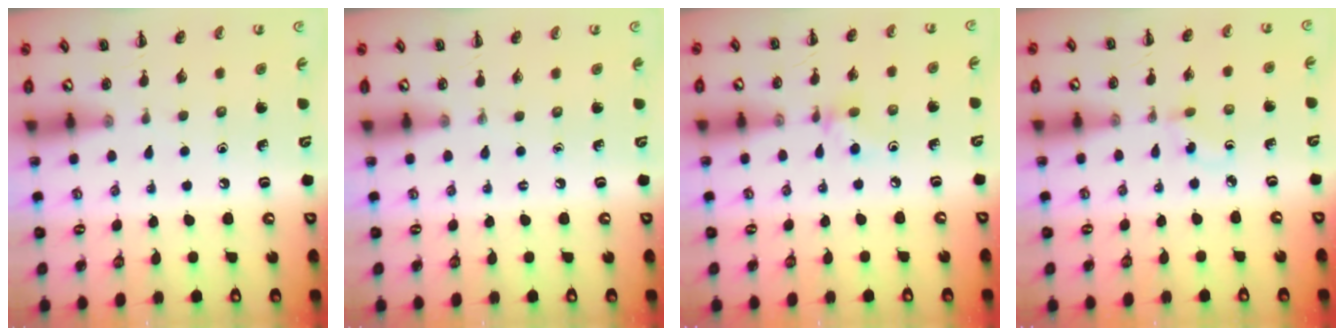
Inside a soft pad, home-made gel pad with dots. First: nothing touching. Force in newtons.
{"total": 0.0}
{"total": 5.1, "press": 4.7, "slide": 1.8}
{"total": 1.9, "press": 1.7, "slide": 0.9}